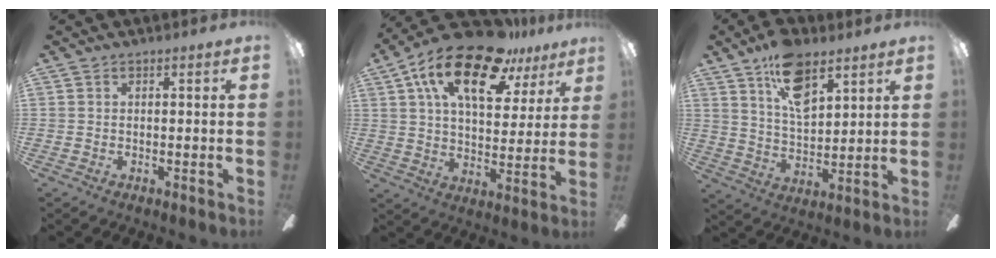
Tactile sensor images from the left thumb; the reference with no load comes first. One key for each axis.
{"total": 20.3, "fx": 11.8, "fy": 9.0, "fz": 13.8, "tx": -0.244, "ty": -0.048, "tz": 0.201}
{"total": 13.6, "fx": 8.3, "fy": 6.6, "fz": 8.5, "tx": -0.142, "ty": -0.029, "tz": 0.149}